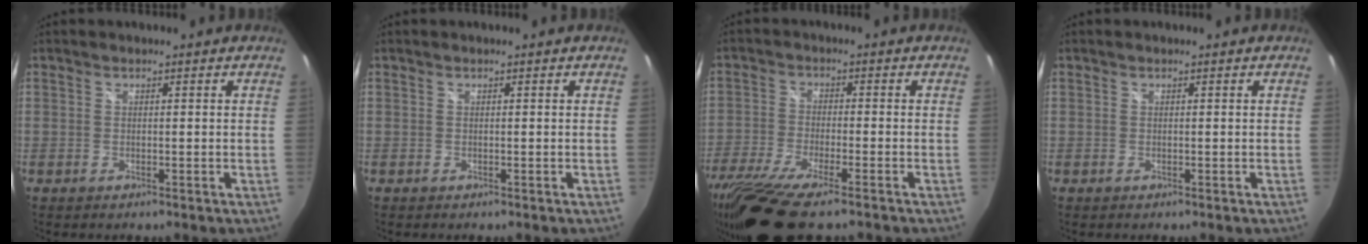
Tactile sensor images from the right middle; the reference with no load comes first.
{"total": 0.0}
{"total": 15.5, "force": [-11.7, 2.6, 9.8], "torque": [-0.214, -0.052, -0.215]}
{"total": 0.0}